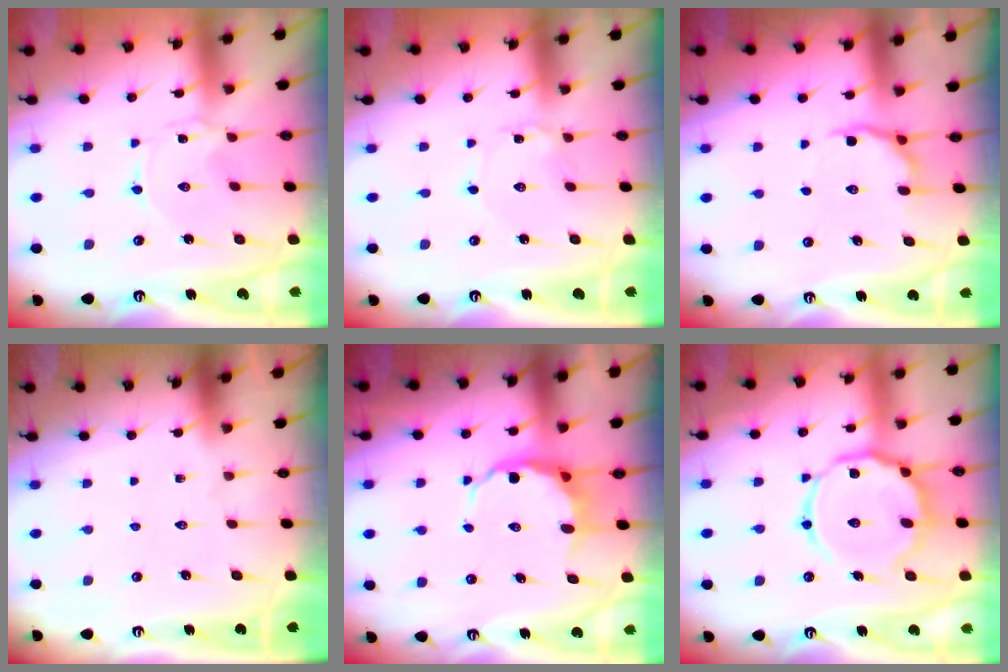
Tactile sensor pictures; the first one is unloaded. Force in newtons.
{"total": 1.4, "press": 1.4, "slide": 0.1}
{"total": 6.4, "press": 6.0, "slide": 2.4}
{"total": 0.0}
{"total": 6.1, "press": 5.9, "slide": 1.6}
{"total": 15.9, "press": 15.8, "slide": 1.4}